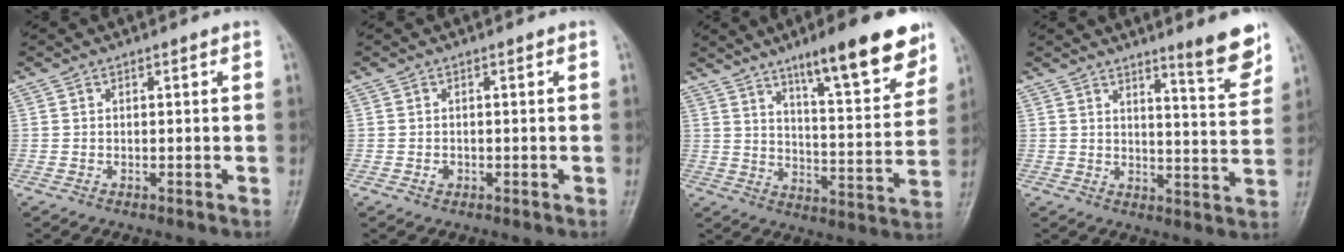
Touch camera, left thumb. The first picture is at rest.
{"total": 1.1, "force": [-0.4, 0.9, 0.5], "torque": [-0.005, 0.002, -0.005]}
{"total": 17.2, "force": [11.1, 3.6, 12.5], "torque": [-0.151, -0.060, 0.171]}
{"total": 8.3, "force": [6.0, 0.6, 5.7], "torque": [-0.069, -0.051, 0.087]}